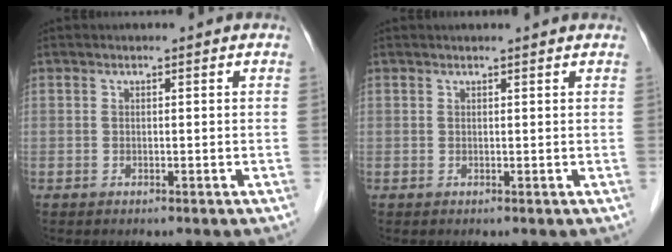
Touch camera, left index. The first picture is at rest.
{"total": 2.1, "force": [2.0, -0.3, 0.6], "torque": [-0.011, 0.010, 0.023]}